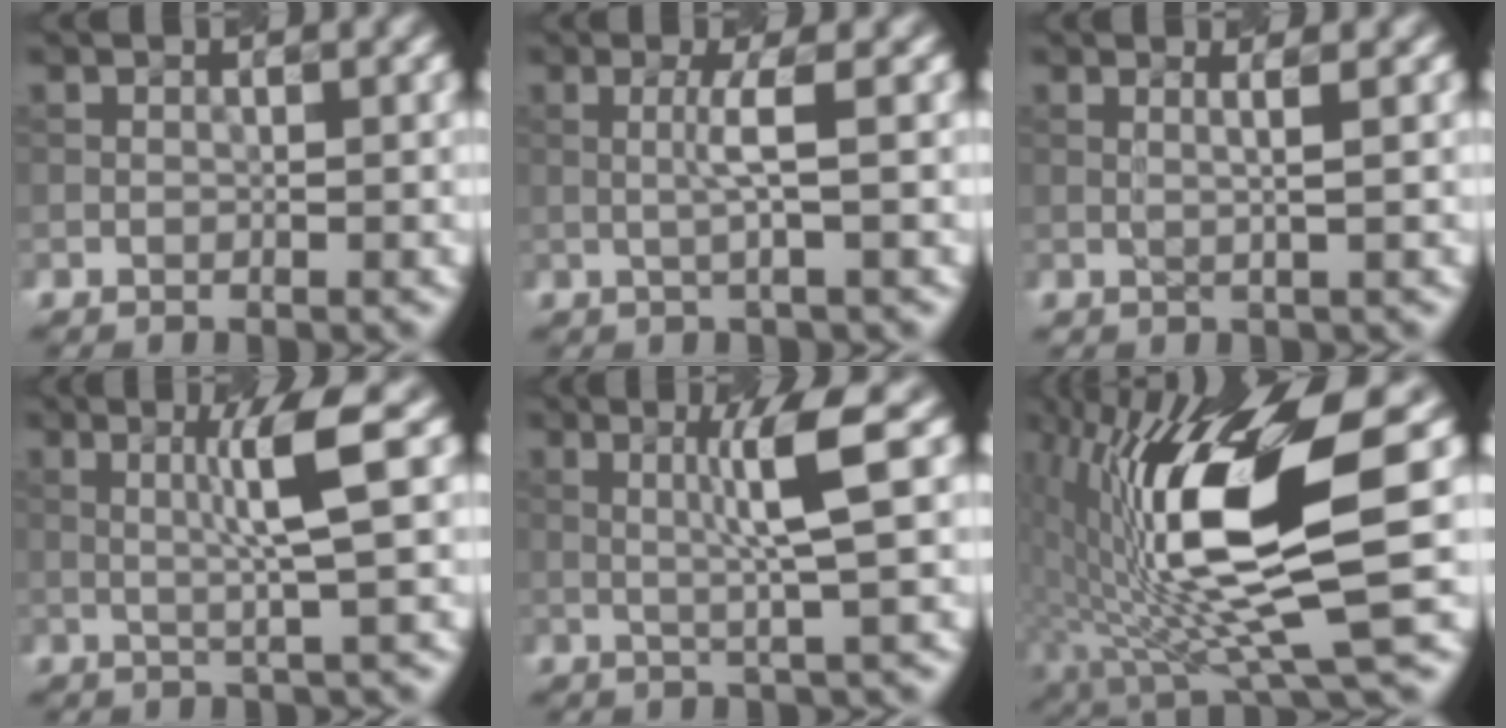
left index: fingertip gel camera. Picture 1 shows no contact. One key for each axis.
{"total": 2.2, "fx": 0.1, "fy": 0.1, "fz": 2.2, "tx": -0.048, "ty": 0.000, "tz": -0.001}
{"total": 2.3, "fx": 0.7, "fy": 0.7, "fz": 2.0, "tx": -0.028, "ty": 0.005, "tz": -0.012}
{"total": 4.1, "fx": 0.7, "fy": 0.0, "fz": 4.1, "tx": -0.076, "ty": 0.003, "tz": 0.015}
{"total": 4.3, "fx": 0.8, "fy": -0.1, "fz": 4.2, "tx": -0.078, "ty": 0.003, "tz": 0.016}
{"total": 14.3, "fx": 0.6, "fy": 3.3, "fz": 13.9, "tx": -0.256, "ty": -0.006, "tz": 0.018}